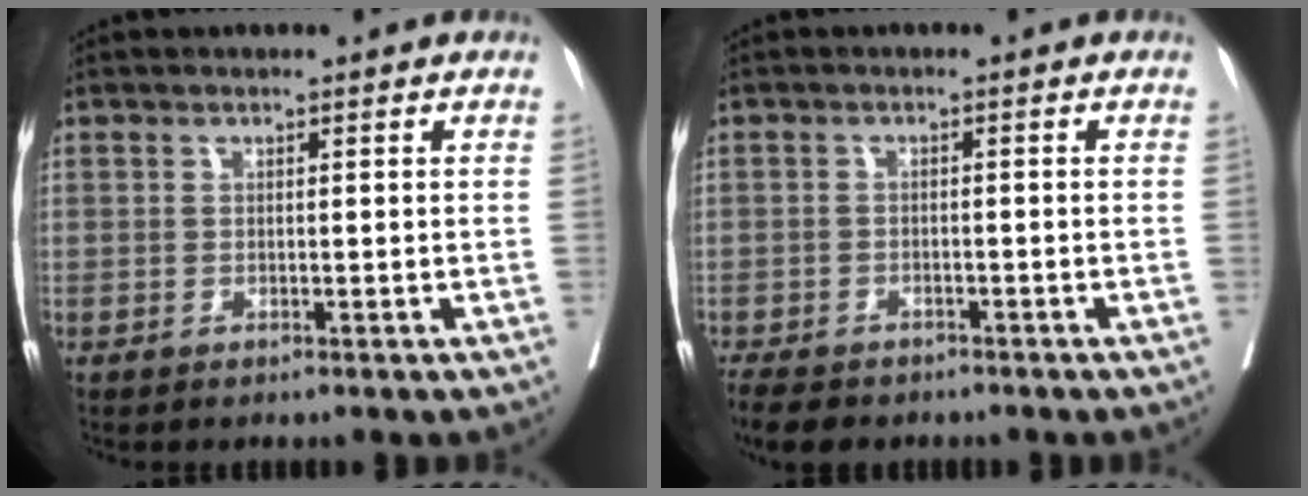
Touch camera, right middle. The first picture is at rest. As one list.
[{"total": 6.7, "force": [-5.5, 2.8, 2.8], "torque": [-0.046, -0.008, -0.080]}]